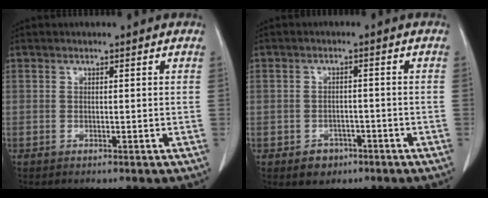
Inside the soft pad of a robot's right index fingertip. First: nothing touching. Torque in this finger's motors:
{"motor_torque": [-0.02, -0.09, -0.15, -0.11]}